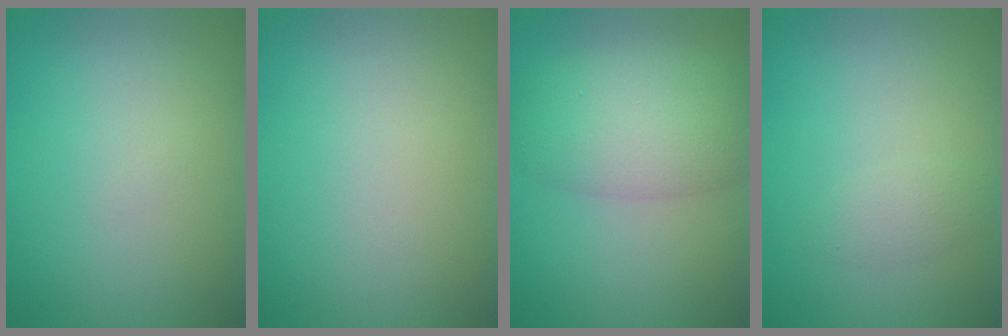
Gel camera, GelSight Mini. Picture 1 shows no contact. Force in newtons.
{"total": 0.0}
{"total": 6.1, "press": 6.1, "slide": 0.2}
{"total": 1.4, "press": 1.4, "slide": 0.1}